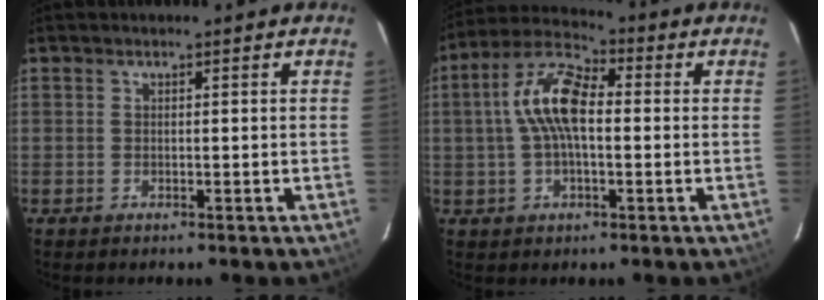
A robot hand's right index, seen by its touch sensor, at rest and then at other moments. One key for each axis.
{"total": 10.6, "fx": 0.4, "fy": 4.8, "fz": 9.4, "tx": -0.192, "ty": 0.025, "tz": 0.002}